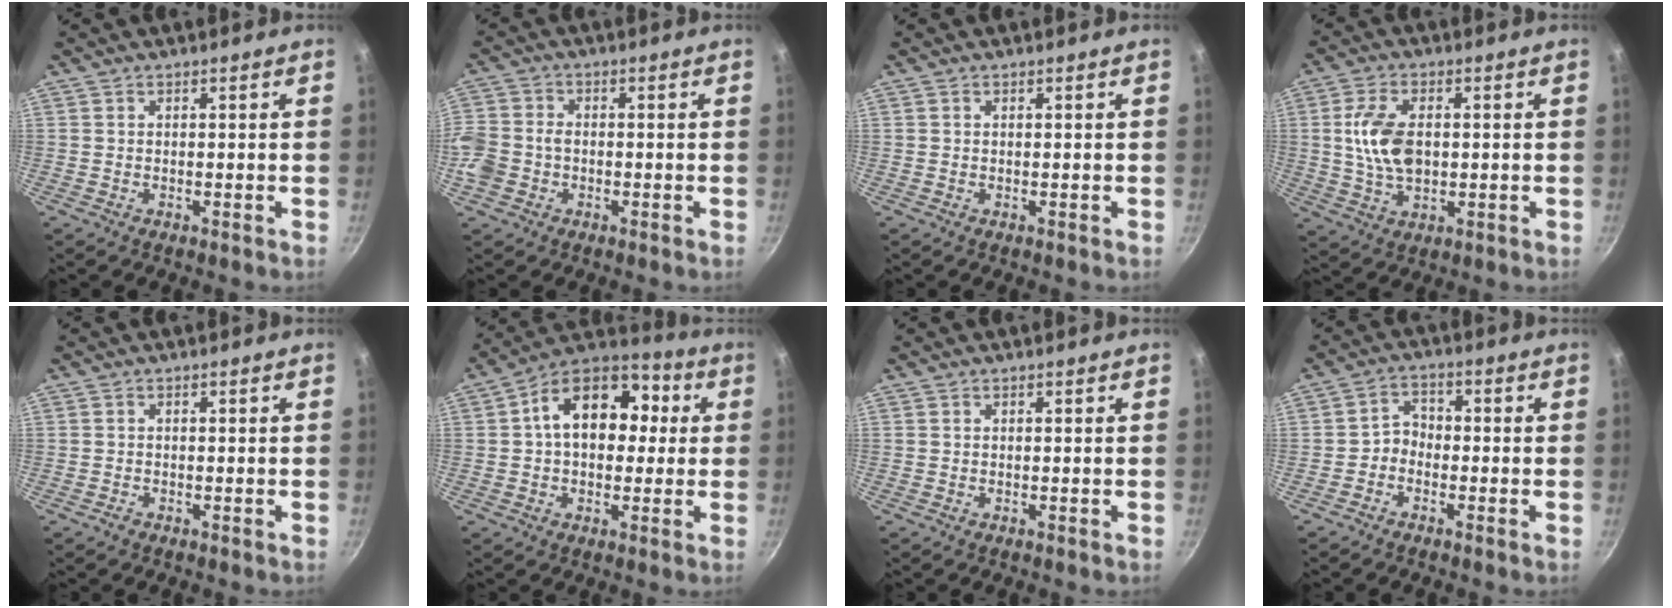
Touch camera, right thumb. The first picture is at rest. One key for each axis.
{"total": 7.2, "fx": -1.9, "fy": 5.8, "fz": 3.8, "tx": -0.086, "ty": 0.017, "tz": -0.041}
{"total": 0.0}
{"total": 9.9, "fx": 0.9, "fy": 5.9, "fz": 7.9, "tx": -0.155, "ty": 0.000, "tz": 0.022}
{"total": 0.8, "fx": -0.6, "fy": 0.4, "fz": 0.3, "tx": -0.006, "ty": 0.000, "tz": -0.014}
{"total": 16.3, "fx": 2.5, "fy": 10.8, "fz": 12.0, "tx": -0.145, "ty": 0.034, "tz": 0.027}
{"total": 0.0}
{"total": 3.9, "fx": -1.5, "fy": 3.0, "fz": 1.9, "tx": -0.012, "ty": 0.023, "tz": -0.040}